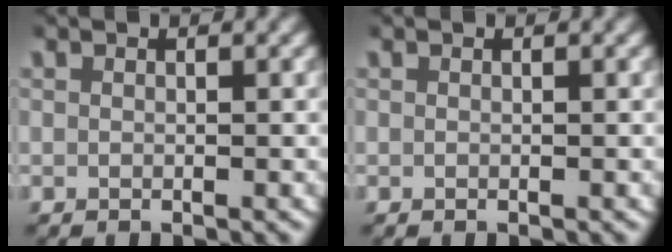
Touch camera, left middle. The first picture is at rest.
{"total": 0.0}